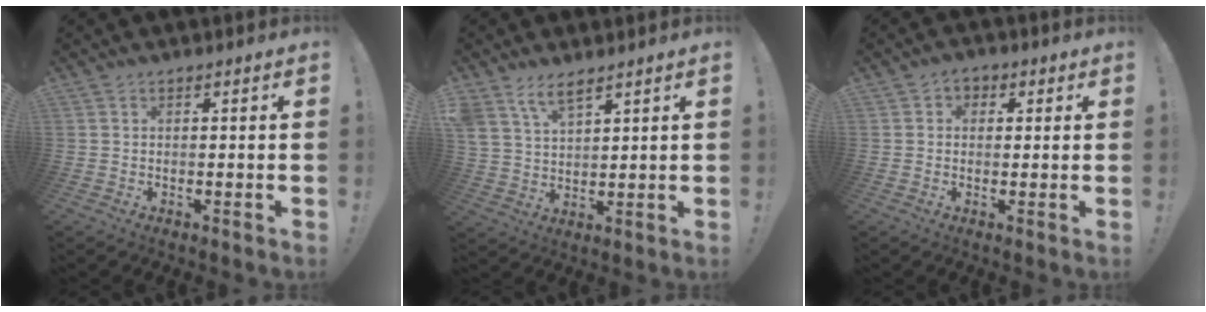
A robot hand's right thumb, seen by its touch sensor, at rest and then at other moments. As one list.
[{"total": 7.3, "force": [5.5, 3.1, 3.7], "torque": [-0.082, -0.018, 0.107]}, {"total": 3.0, "force": [0.0, 2.6, 1.4], "torque": [-0.013, 0.006, -0.002]}]